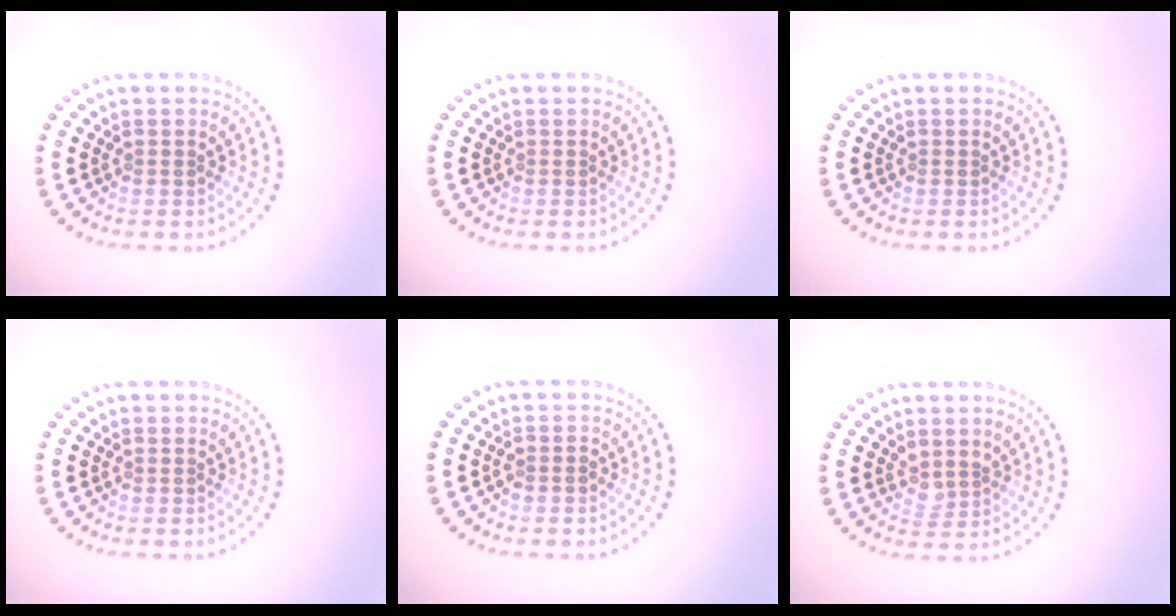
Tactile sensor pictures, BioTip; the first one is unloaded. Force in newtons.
{"total": 0.0}
{"total": 0.0}
{"total": 0.0}
{"total": 1.1, "press": 1.0, "slide": 0.4}
{"total": 1.7, "press": 1.3, "slide": 1.1}